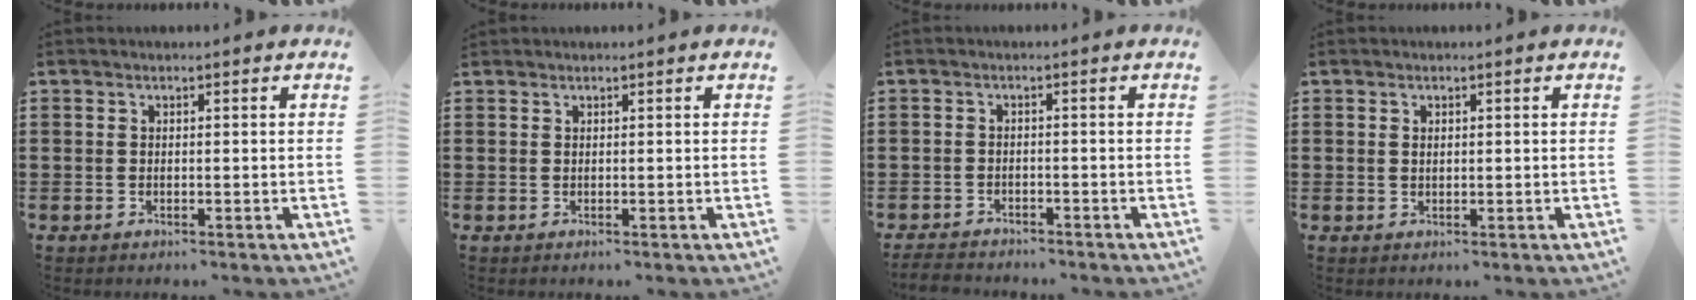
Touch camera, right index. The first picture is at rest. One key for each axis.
{"total": 0.0}
{"total": 2.4, "fx": -2.4, "fy": 0.3, "fz": 0.3, "tx": -0.018, "ty": -0.006, "tz": -0.052}
{"total": 0.6, "fx": 0.2, "fy": 0.3, "fz": 0.4, "tx": -0.010, "ty": 0.001, "tz": 0.005}